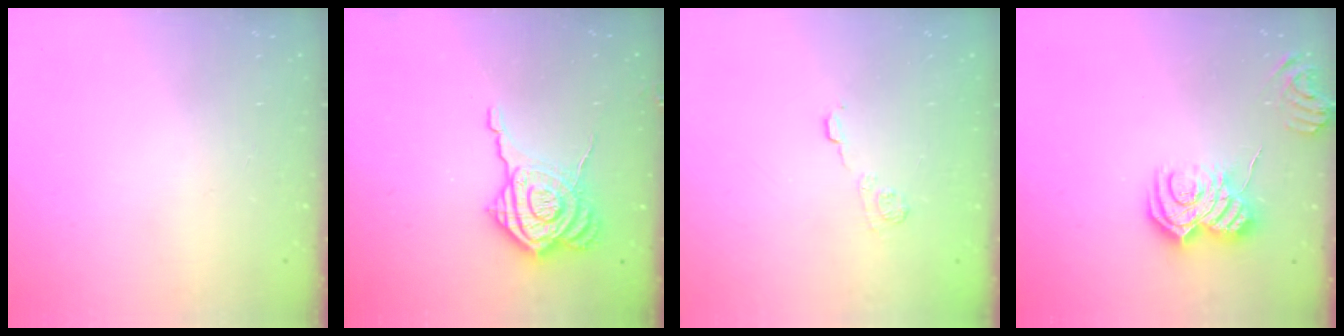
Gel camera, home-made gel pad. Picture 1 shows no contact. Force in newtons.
{"total": 13.1, "press": 13.1, "slide": 0.9}
{"total": 7.6, "press": 7.5, "slide": 1.0}
{"total": 10.1, "press": 10.1, "slide": 0.9}